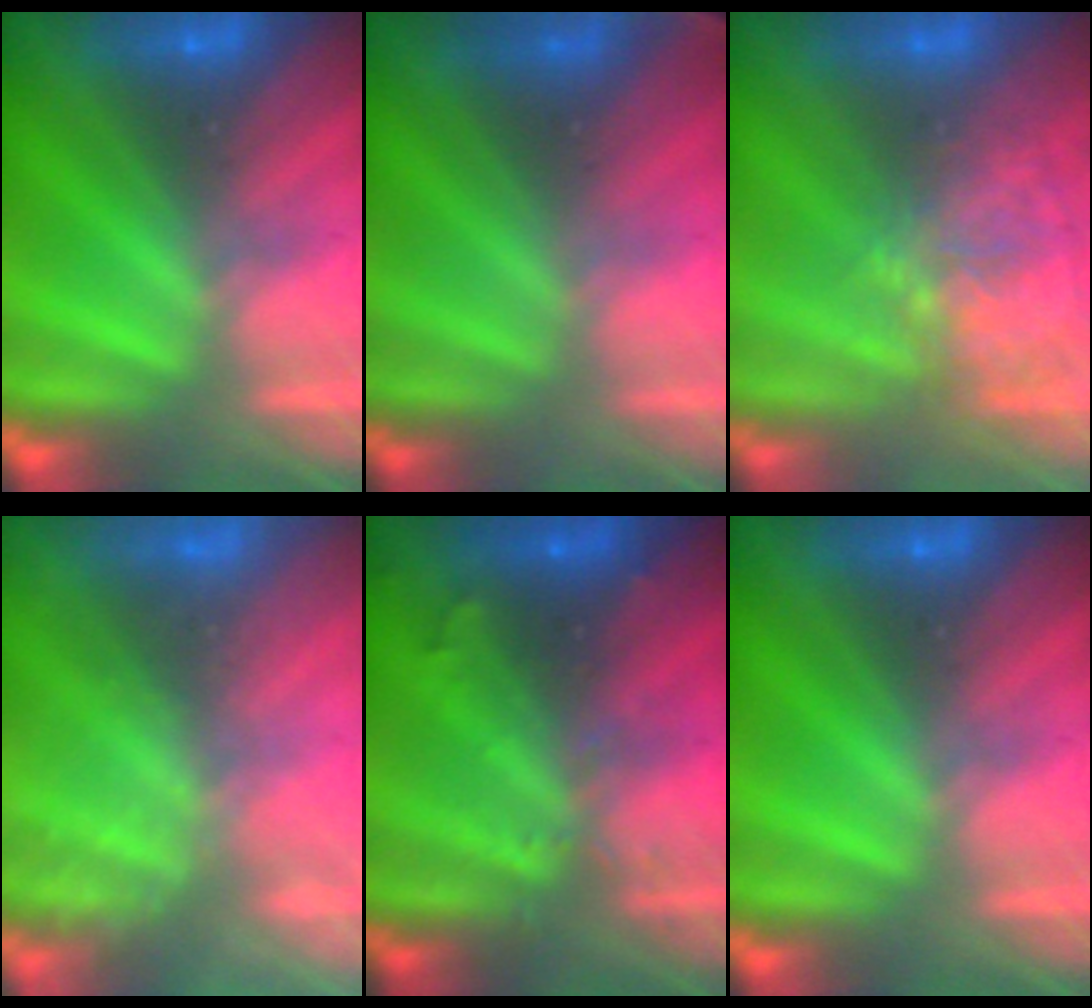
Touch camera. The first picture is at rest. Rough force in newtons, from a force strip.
{"total": 2.8}
{"total": 3.7}
{"total": 2.4}
{"total": 2.9}
{"total": 0.0}